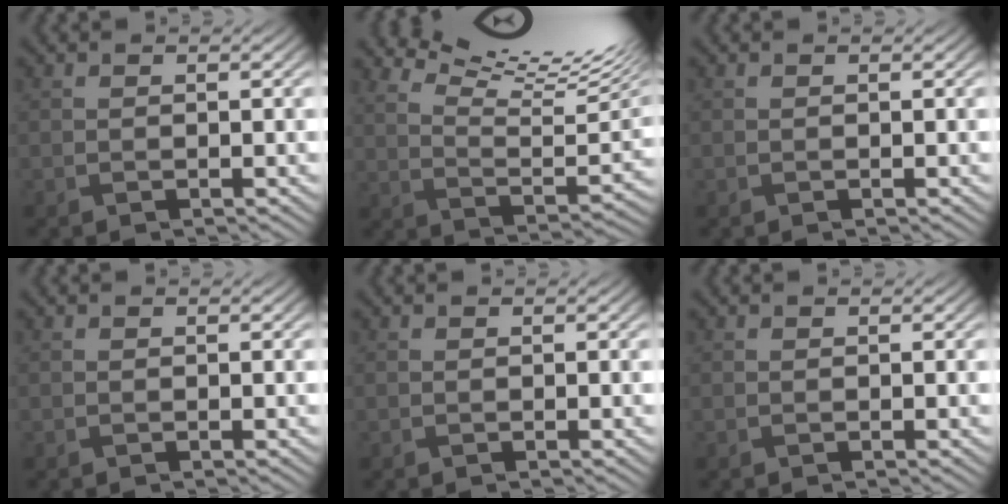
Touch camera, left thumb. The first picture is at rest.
{"total": 15.2, "force": [11.2, 3.5, 9.7], "torque": [-0.175, 0.007, 0.165]}
{"total": 0.0}
{"total": 0.0}
{"total": 0.0}
{"total": 0.0}